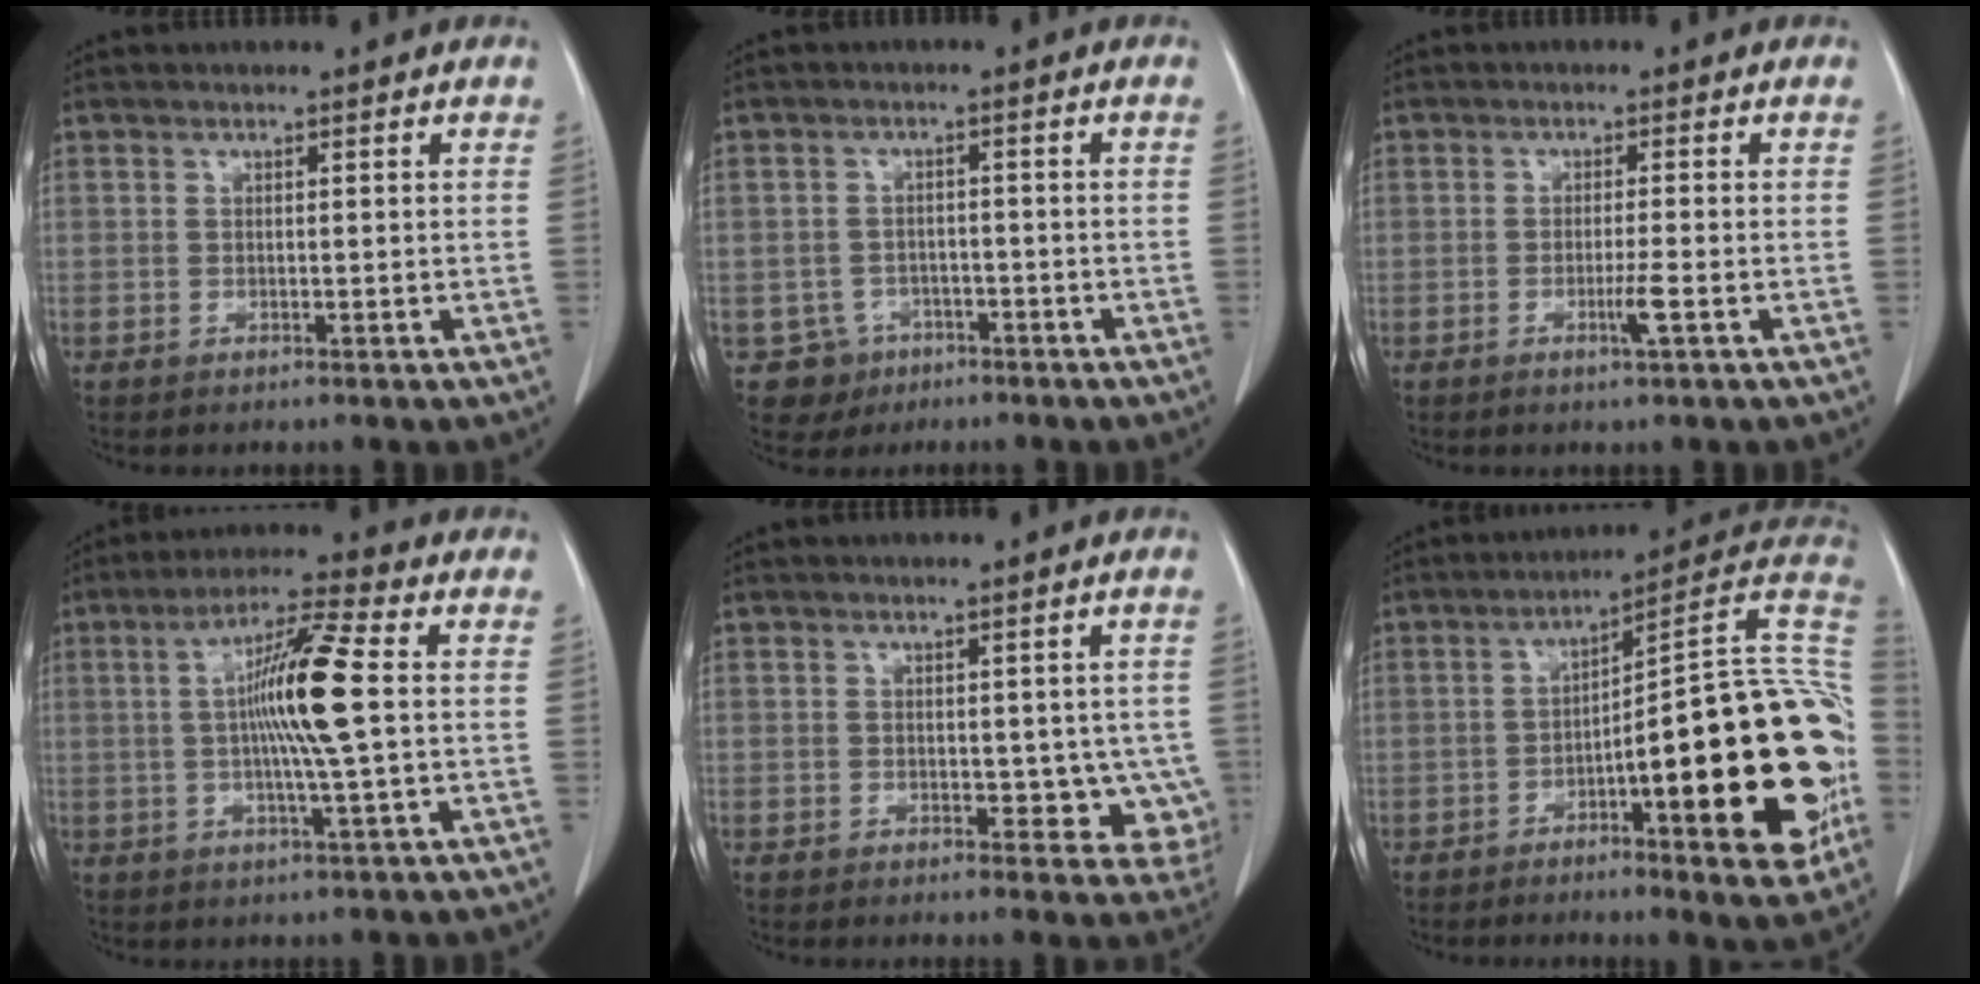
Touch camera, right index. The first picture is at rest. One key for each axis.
{"total": 4.8, "fx": -2.1, "fy": 4.3, "fz": -0.1, "tx": 0.006, "ty": 0.012, "tz": -0.026}
{"total": 2.7, "fx": -1.0, "fy": -0.4, "fz": 2.5, "tx": -0.047, "ty": -0.006, "tz": -0.019}
{"total": 11.1, "fx": 0.7, "fy": -0.4, "fz": 11.0, "tx": -0.200, "ty": 0.002, "tz": 0.006}
{"total": 5.5, "fx": -0.1, "fy": 3.6, "fz": 4.2, "tx": -0.019, "ty": 0.001, "tz": 0.004}
{"total": 25.9, "fx": -5.4, "fy": 3.9, "fz": 25.0, "tx": -0.266, "ty": 0.022, "tz": -0.070}